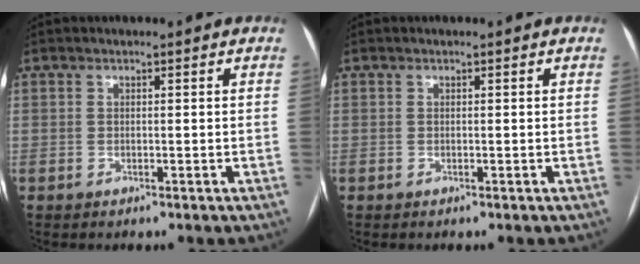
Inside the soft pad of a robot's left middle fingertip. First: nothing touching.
{"total": 0.0}